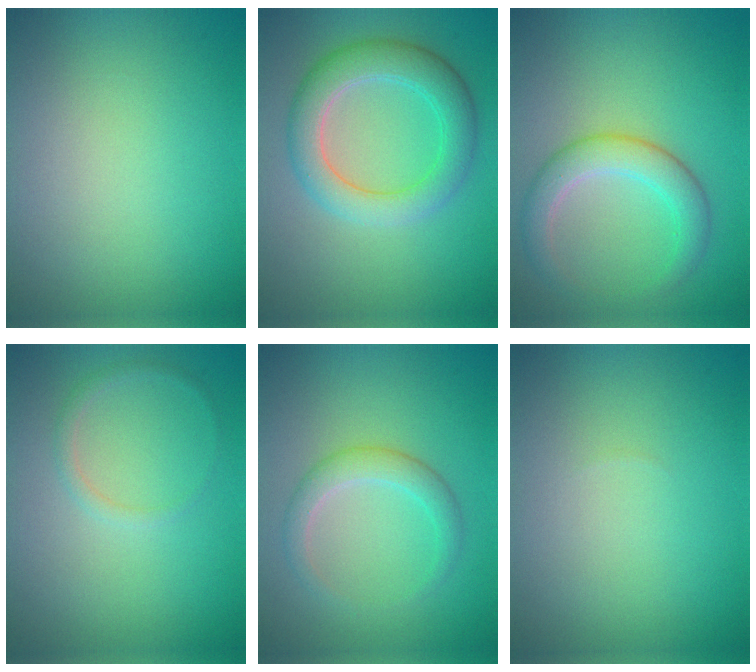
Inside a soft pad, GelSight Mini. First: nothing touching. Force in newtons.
{"total": 5.1, "press": 5.1, "slide": 0.1}
{"total": 3.8, "press": 3.8, "slide": 0.4}
{"total": 0.9, "press": 0.9, "slide": 0.1}
{"total": 2.4, "press": 2.4, "slide": 0.1}
{"total": 0.0}